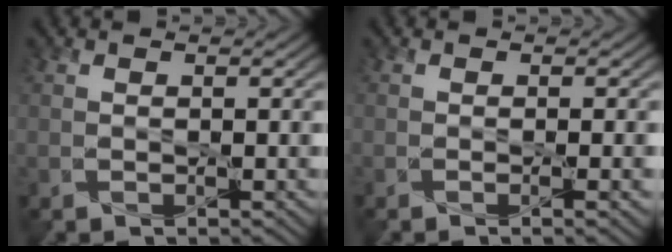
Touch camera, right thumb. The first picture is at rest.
{"total": 2.2, "force": [-0.4, 0.5, 2.1], "torque": [-0.030, 0.000, -0.010]}